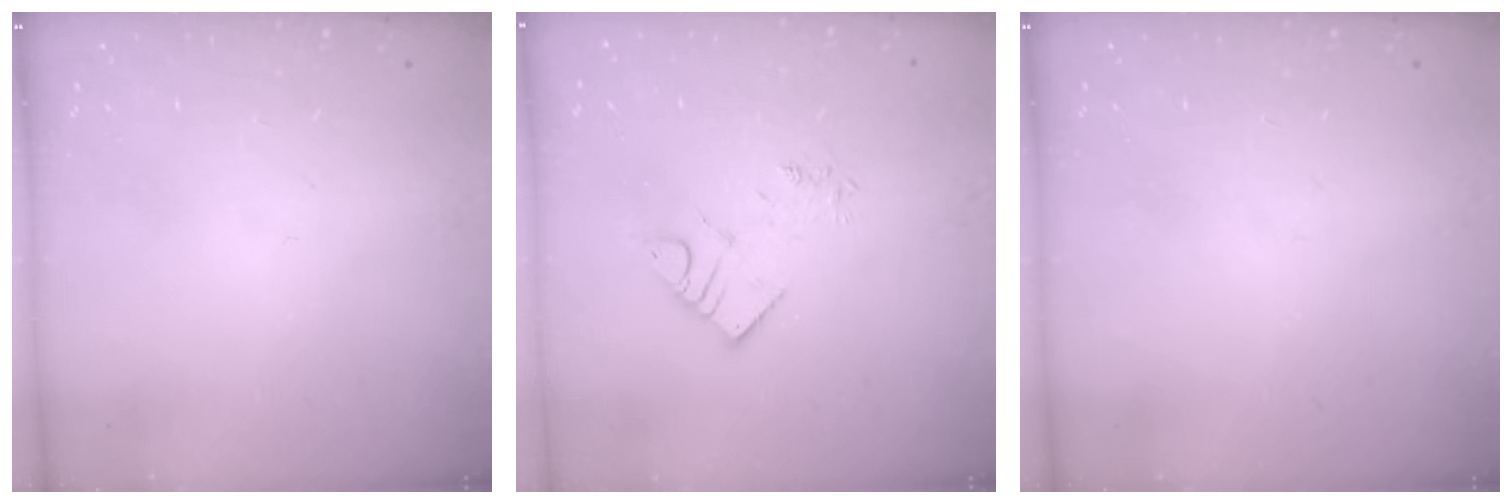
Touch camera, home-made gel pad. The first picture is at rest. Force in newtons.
{"total": 7.1, "press": 7.1, "slide": 0.6}
{"total": 0.0}